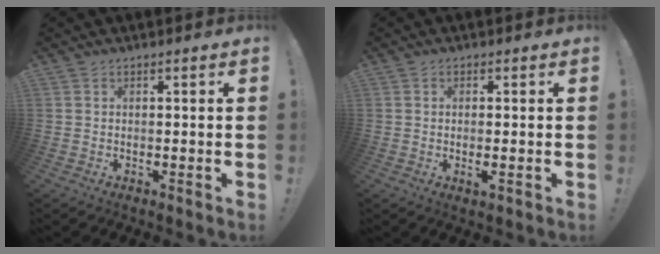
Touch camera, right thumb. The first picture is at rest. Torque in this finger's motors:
{"motor_torque": [-0.05, -0.49, 0.01, 0.33, -0.08]}